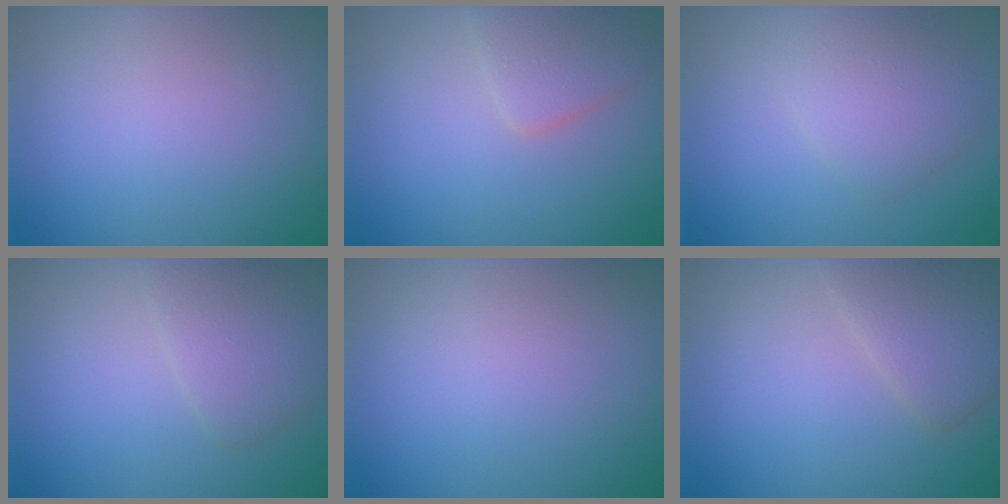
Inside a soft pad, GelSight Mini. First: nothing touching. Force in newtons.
{"total": 2.4, "press": 2.4, "slide": 0.0}
{"total": 2.8, "press": 2.8, "slide": 0.1}
{"total": 2.7, "press": 2.7, "slide": 0.1}
{"total": 0.0}
{"total": 2.7, "press": 2.7, "slide": 0.1}